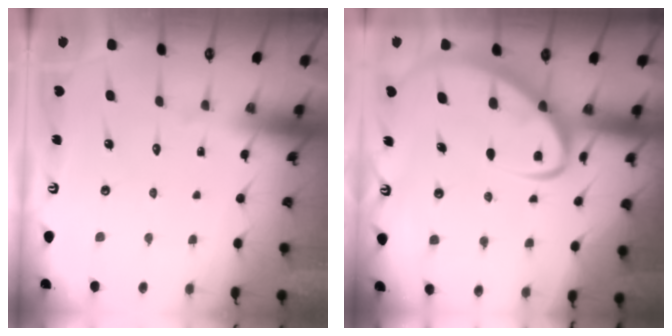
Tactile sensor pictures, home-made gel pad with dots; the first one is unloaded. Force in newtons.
{"total": 7.9, "press": 7.8, "slide": 0.8}